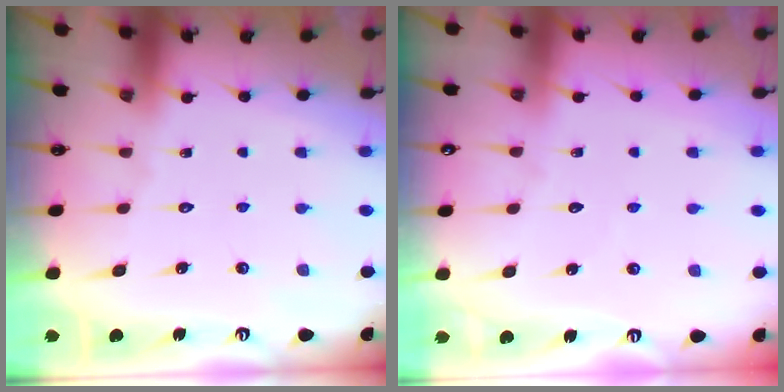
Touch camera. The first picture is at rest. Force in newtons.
{"total": 2.4, "press": 2.4, "slide": 0.2}